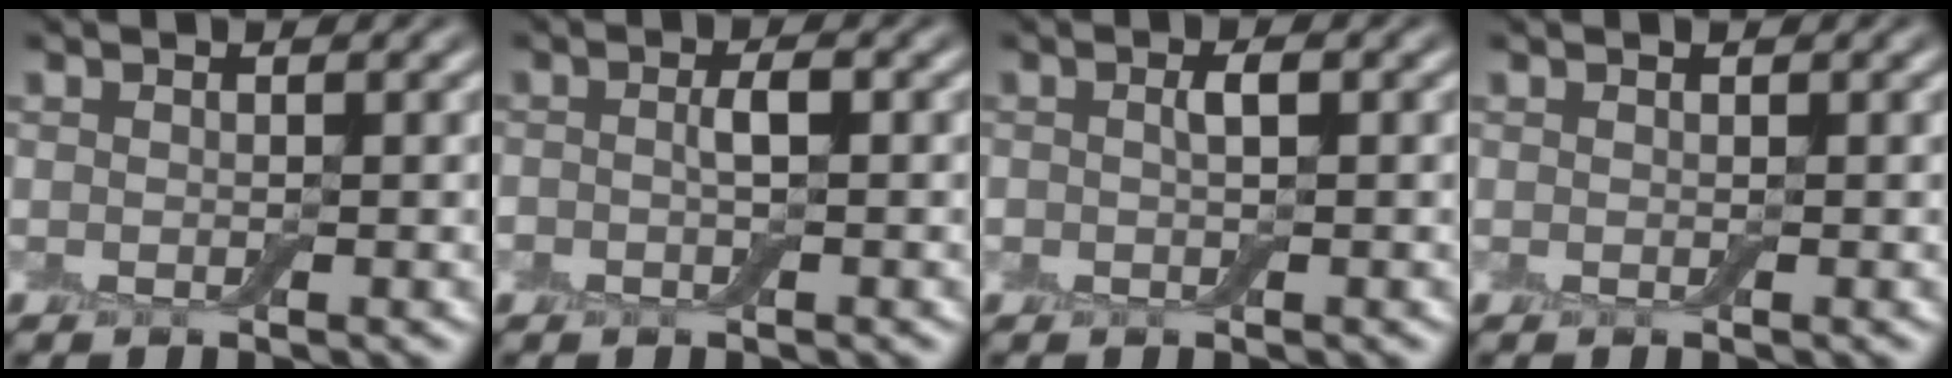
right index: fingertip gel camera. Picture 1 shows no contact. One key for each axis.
{"total": 1.6, "fx": -0.3, "fy": 0.6, "fz": 1.4, "tx": -0.028, "ty": 0.003, "tz": -0.006}
{"total": 1.2, "fx": 0.1, "fy": 0.4, "fz": 1.1, "tx": -0.022, "ty": 0.003, "tz": 0.001}
{"total": 0.0}